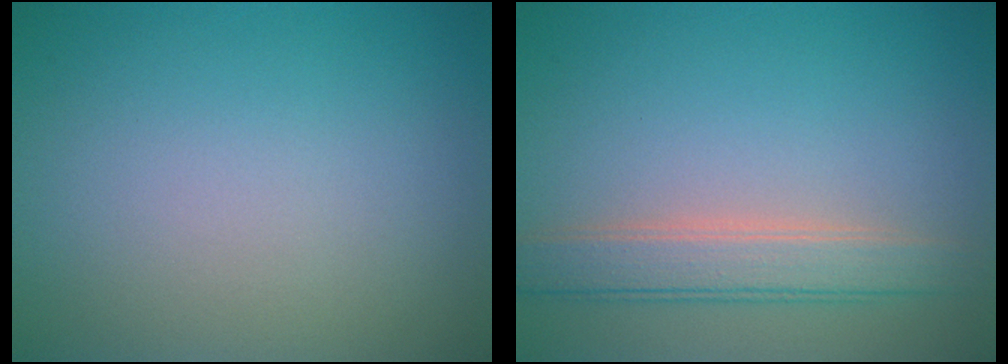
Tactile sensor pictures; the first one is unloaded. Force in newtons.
{"total": 3.6, "press": 3.6, "slide": 0.3}